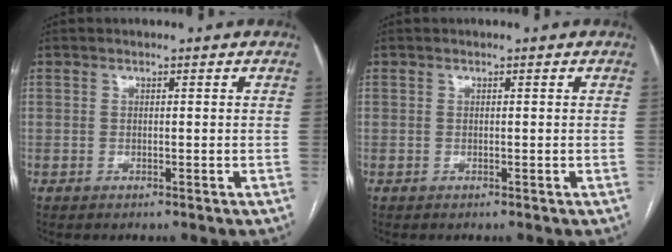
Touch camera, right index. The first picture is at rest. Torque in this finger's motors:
{"motor_torque": [0.00, 0.00, 0.00, 0.00]}